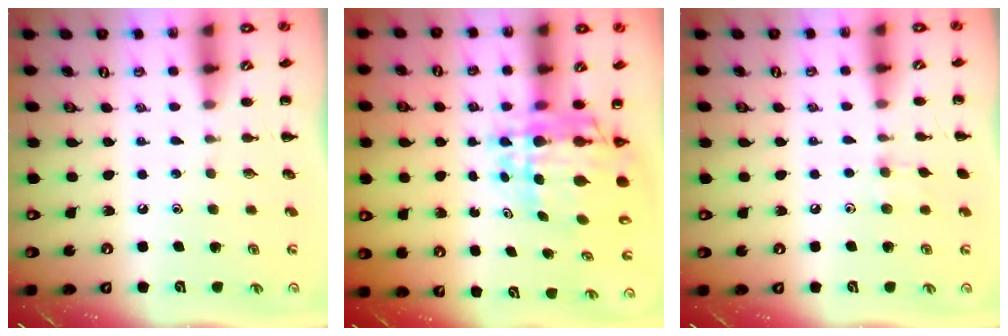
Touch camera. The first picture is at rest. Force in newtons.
{"total": 9.9, "press": 9.5, "slide": 2.7}
{"total": 5.8, "press": 5.5, "slide": 1.9}